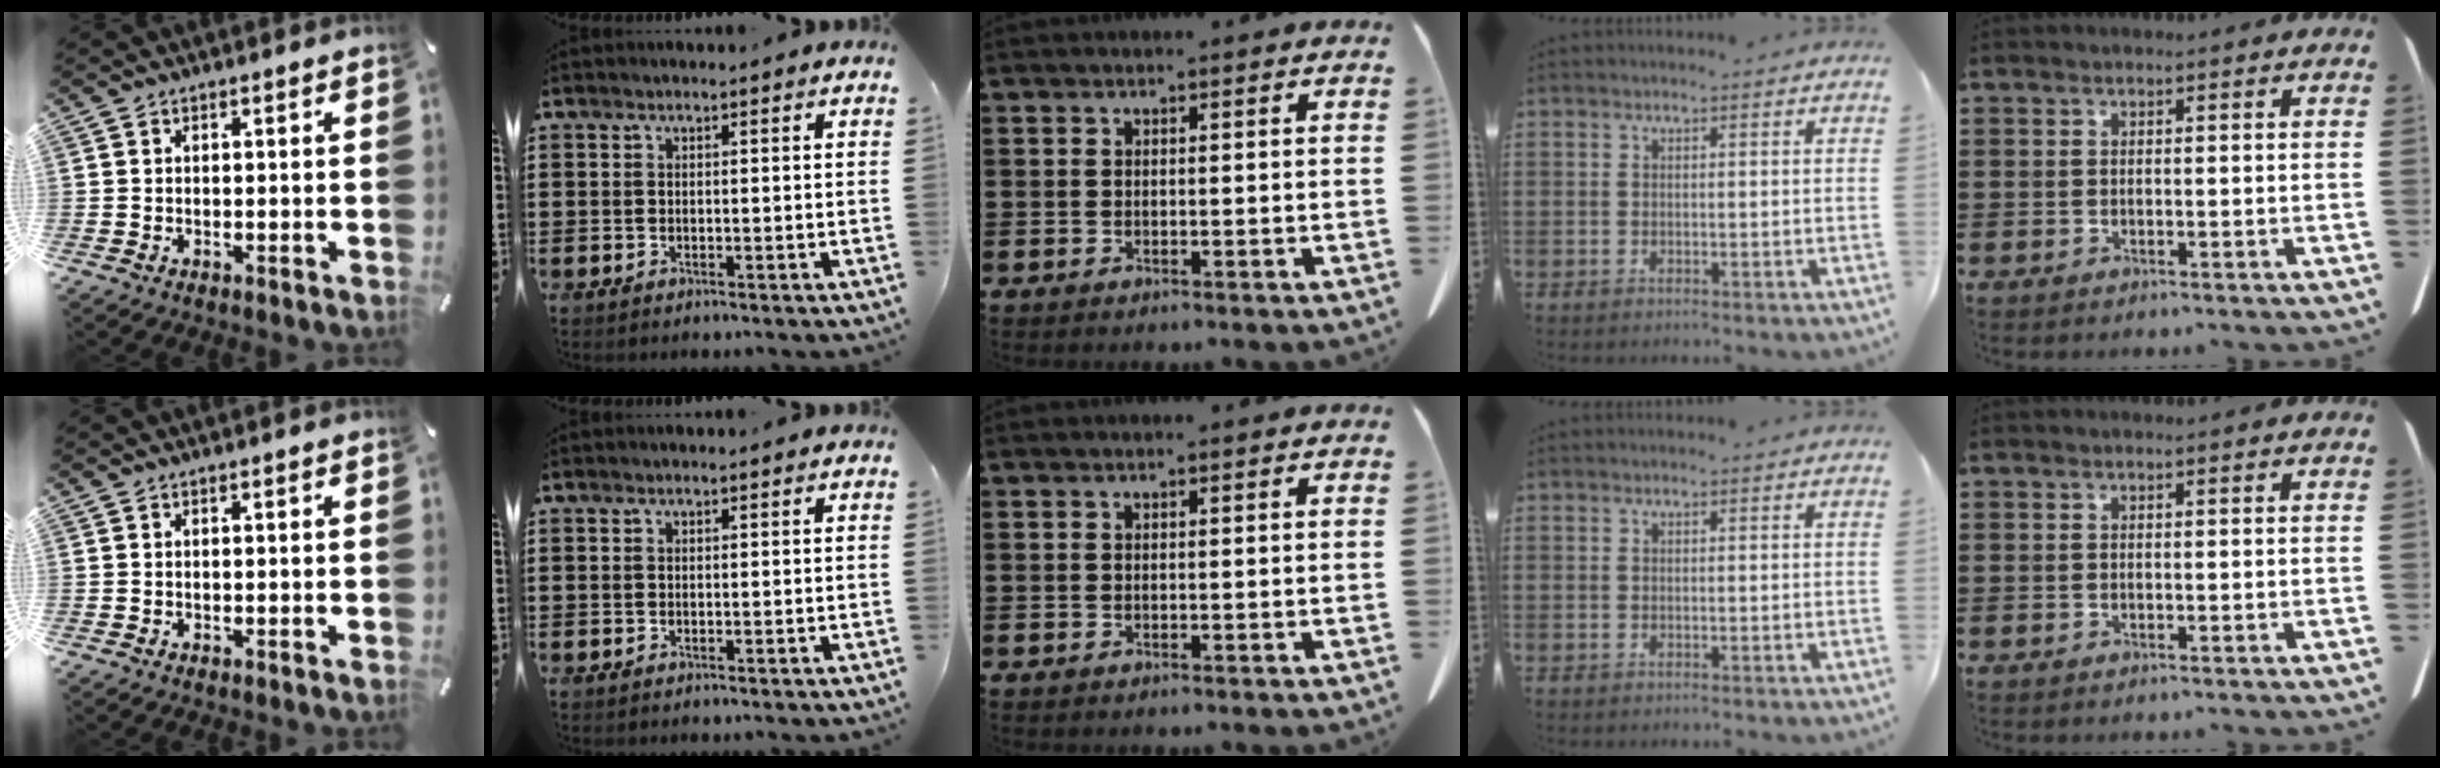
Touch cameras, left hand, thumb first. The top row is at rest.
{}